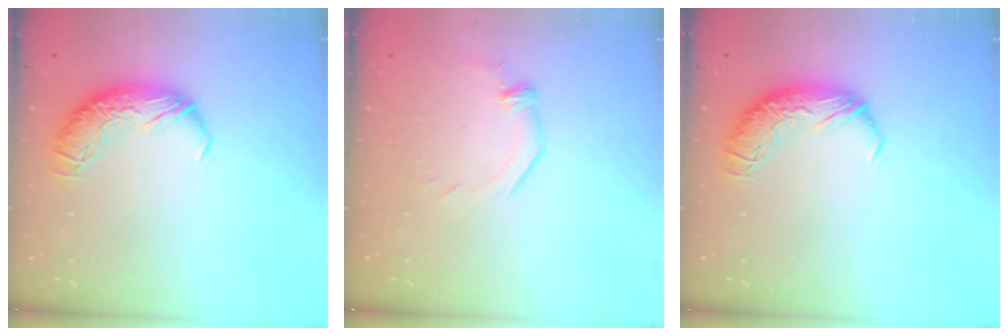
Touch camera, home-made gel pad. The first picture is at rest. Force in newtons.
{"total": 3.9, "press": 3.7, "slide": 1.3}
{"total": 0.0}